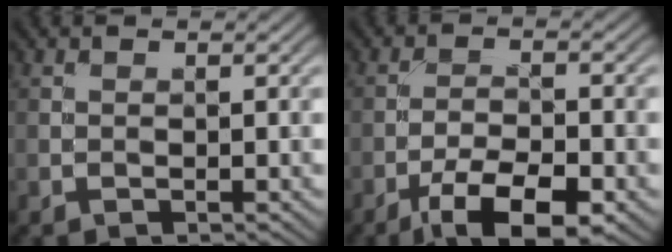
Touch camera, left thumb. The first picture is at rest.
{"total": 8.8, "force": [-5.2, 2.9, 6.4], "torque": [-0.110, -0.003, -0.092]}